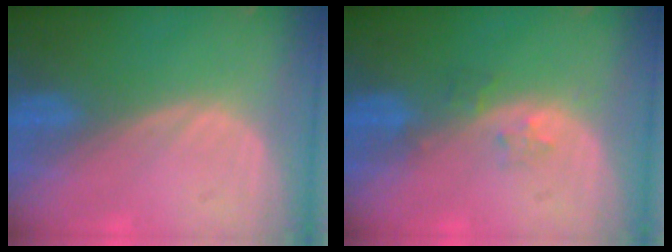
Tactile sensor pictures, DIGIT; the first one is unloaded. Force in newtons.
{"total": 1.9, "press": 1.9, "slide": 0.2}